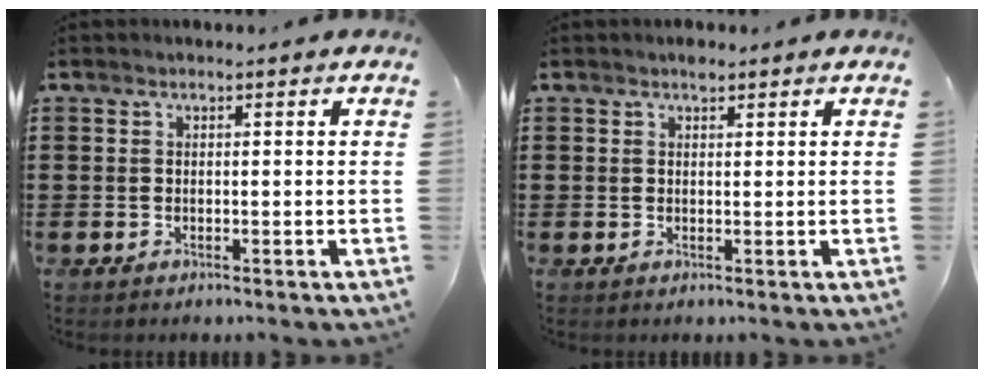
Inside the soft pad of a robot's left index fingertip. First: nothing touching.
{"total": 1.1, "force": [0.9, 0.5, 0.4], "torque": [-0.002, -0.001, 0.015]}